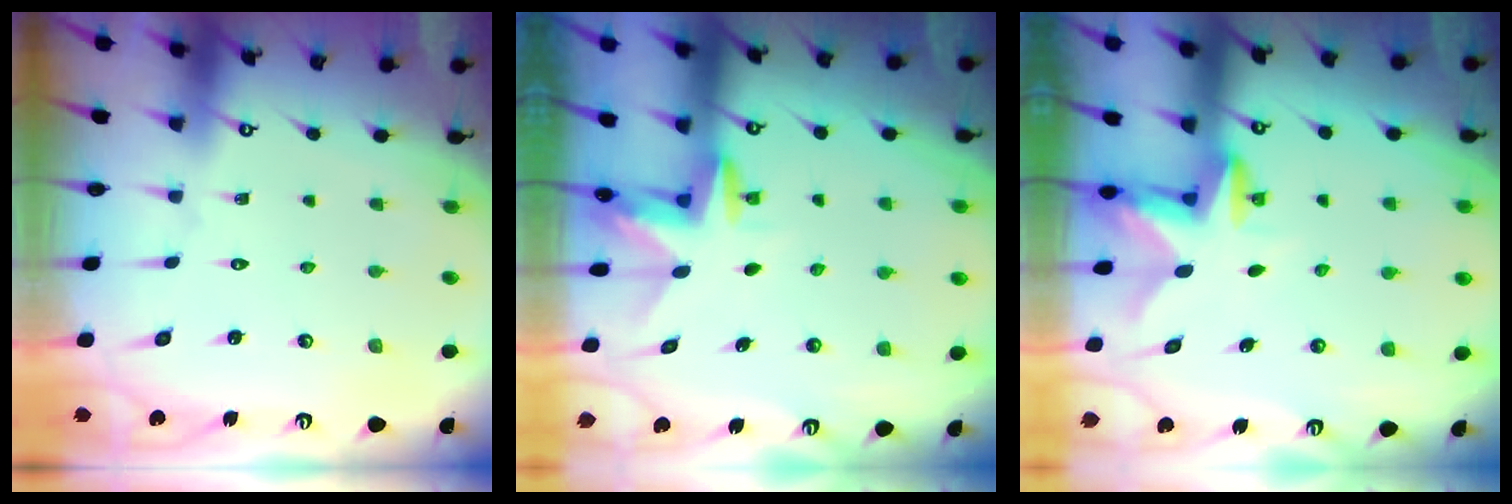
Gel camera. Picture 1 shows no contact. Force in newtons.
{"total": 3.2, "press": 3.2, "slide": 0.3}
{"total": 2.8, "press": 2.7, "slide": 0.5}